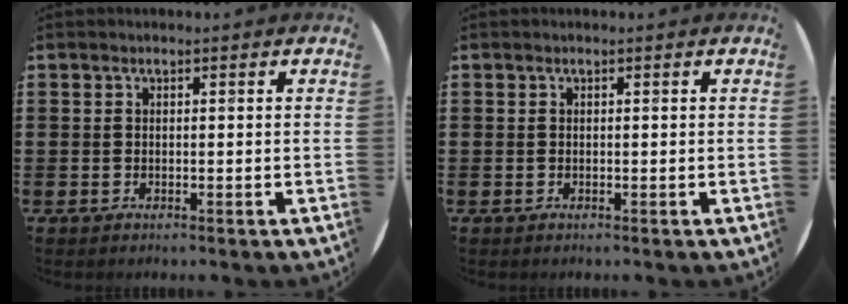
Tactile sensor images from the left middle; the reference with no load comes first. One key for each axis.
{"total": 0.0}